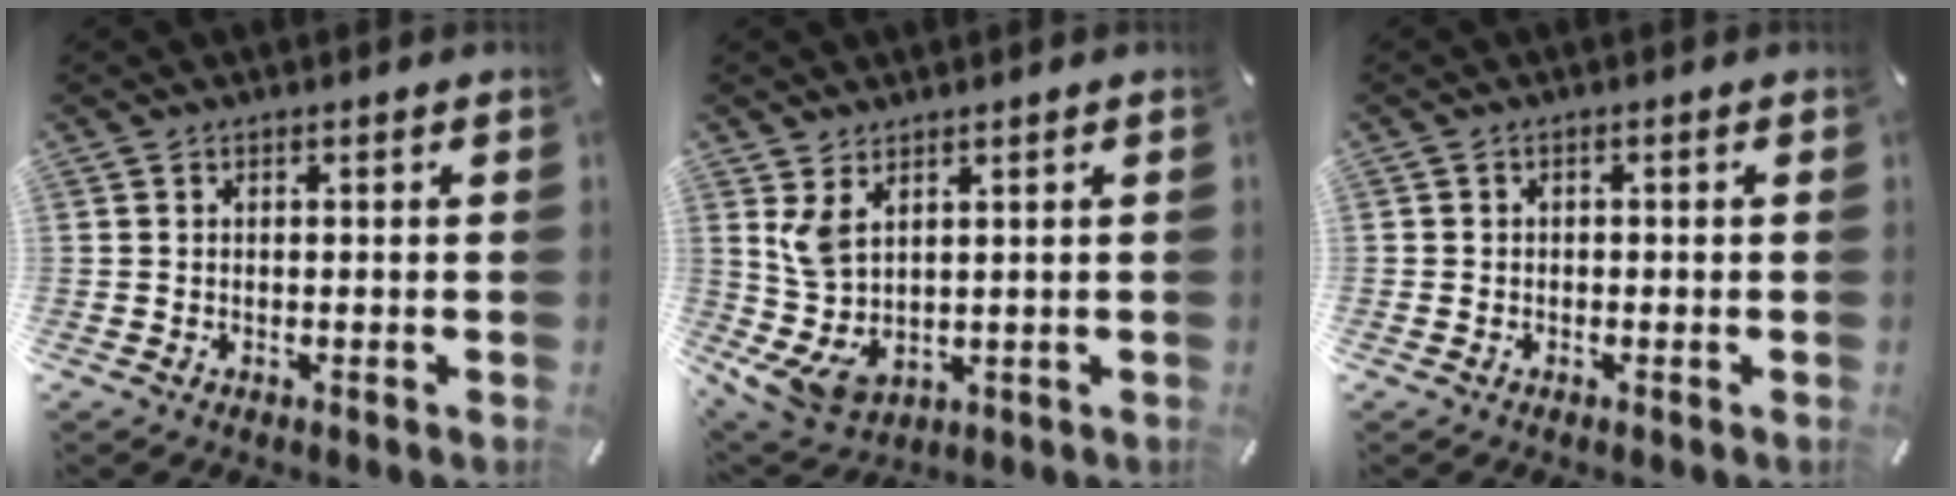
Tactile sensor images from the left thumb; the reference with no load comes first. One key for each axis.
{"total": 7.9, "fx": 3.3, "fy": 5.0, "fz": 5.1, "tx": -0.131, "ty": -0.018, "tz": 0.065}
{"total": 0.6, "fx": -0.3, "fy": 0.6, "fz": 0.1, "tx": 0.000, "ty": 0.004, "tz": -0.007}